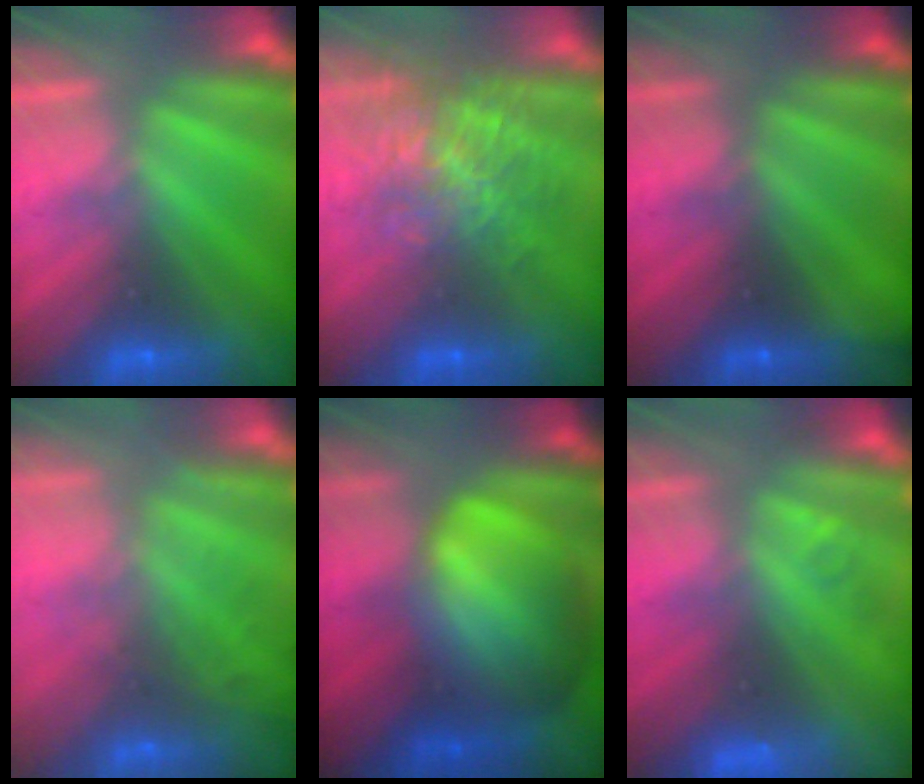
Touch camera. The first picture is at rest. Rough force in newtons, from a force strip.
{"total": 7.7}
{"total": 1.8}
{"total": 7.2}
{"total": 9.4}
{"total": 4.0}